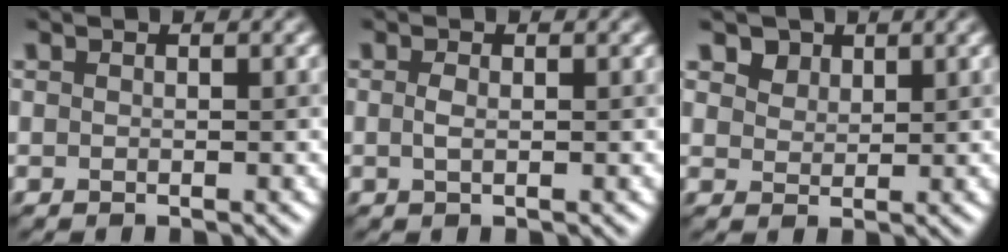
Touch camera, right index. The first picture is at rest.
{"total": 0.8, "force": [0.3, 0.3, 0.6], "torque": [-0.013, 0.006, 0.005]}
{"total": 2.9, "force": [2.4, 1.6, 0.5], "torque": [-0.019, -0.007, 0.049]}